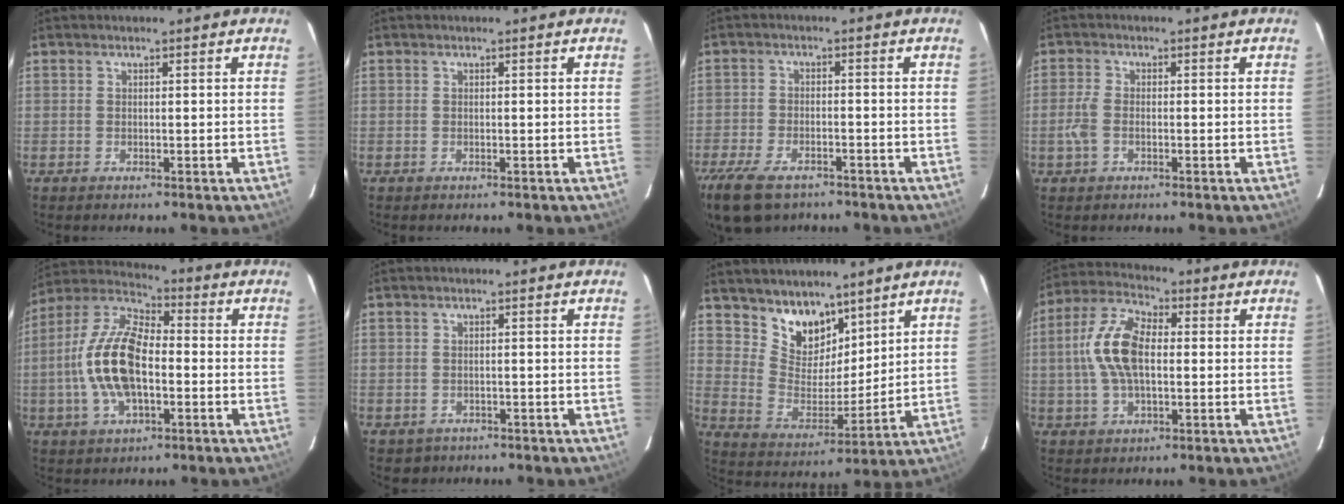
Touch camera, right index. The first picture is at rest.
{"total": 0.0}
{"total": 12.9, "force": [-9.1, 6.2, 6.8], "torque": [-0.180, -0.034, -0.162]}
{"total": 3.5, "force": [-1.0, 2.0, 2.7], "torque": [-0.066, 0.002, -0.021]}
{"total": 15.8, "force": [-2.4, 7.6, 13.7], "torque": [-0.285, 0.009, -0.050]}
{"total": 2.1, "force": [-1.0, 1.8, 0.4], "torque": [-0.013, 0.001, -0.006]}
{"total": 11.0, "force": [7.9, 6.3, 4.1], "torque": [-0.078, -0.003, 0.155]}
{"total": 11.6, "force": [0.2, 5.8, 10.1], "torque": [-0.213, 0.018, 0.001]}